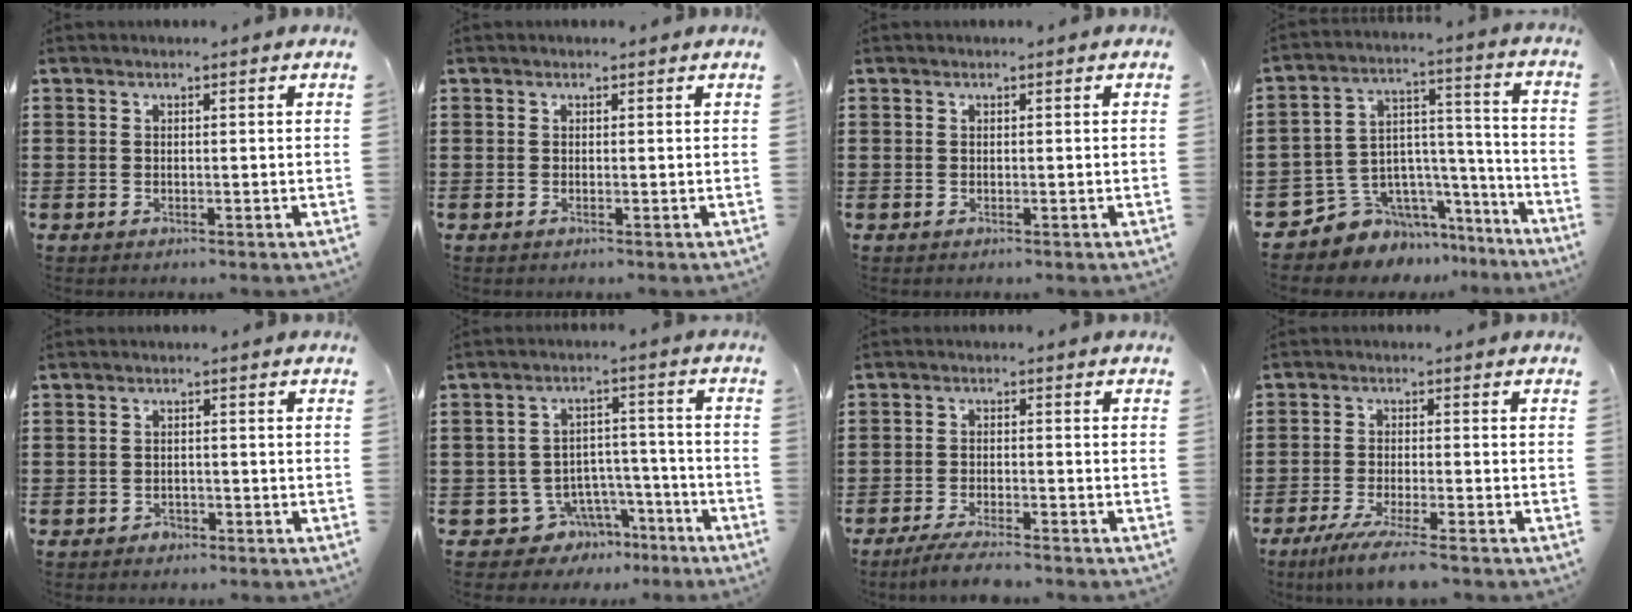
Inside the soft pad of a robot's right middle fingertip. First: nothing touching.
{"total": 0.0}
{"total": 0.0}
{"total": 7.6, "force": [-5.9, 4.9, 0.3], "torque": [-0.031, -0.002, -0.109]}
{"total": 1.1, "force": [-0.9, 0.6, 0.1], "torque": [-0.006, 0.001, -0.021]}
{"total": 5.9, "force": [-4.2, 4.0, 1.2], "torque": [-0.031, 0.024, -0.077]}
{"total": 3.6, "force": [-3.3, 0.1, 1.4], "torque": [-0.031, -0.006, -0.065]}
{"total": 4.7, "force": [-3.8, -0.1, 2.9], "torque": [-0.059, -0.017, -0.070]}